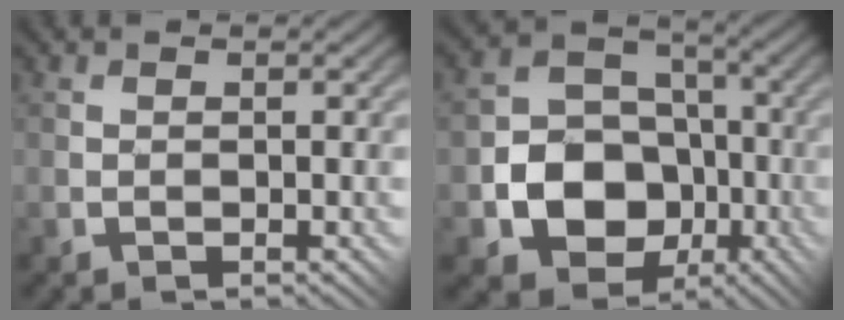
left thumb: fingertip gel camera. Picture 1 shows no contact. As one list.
[{"total": 12.4, "force": [-4.0, 10.1, 5.9], "torque": [-0.112, -0.038, -0.094]}]